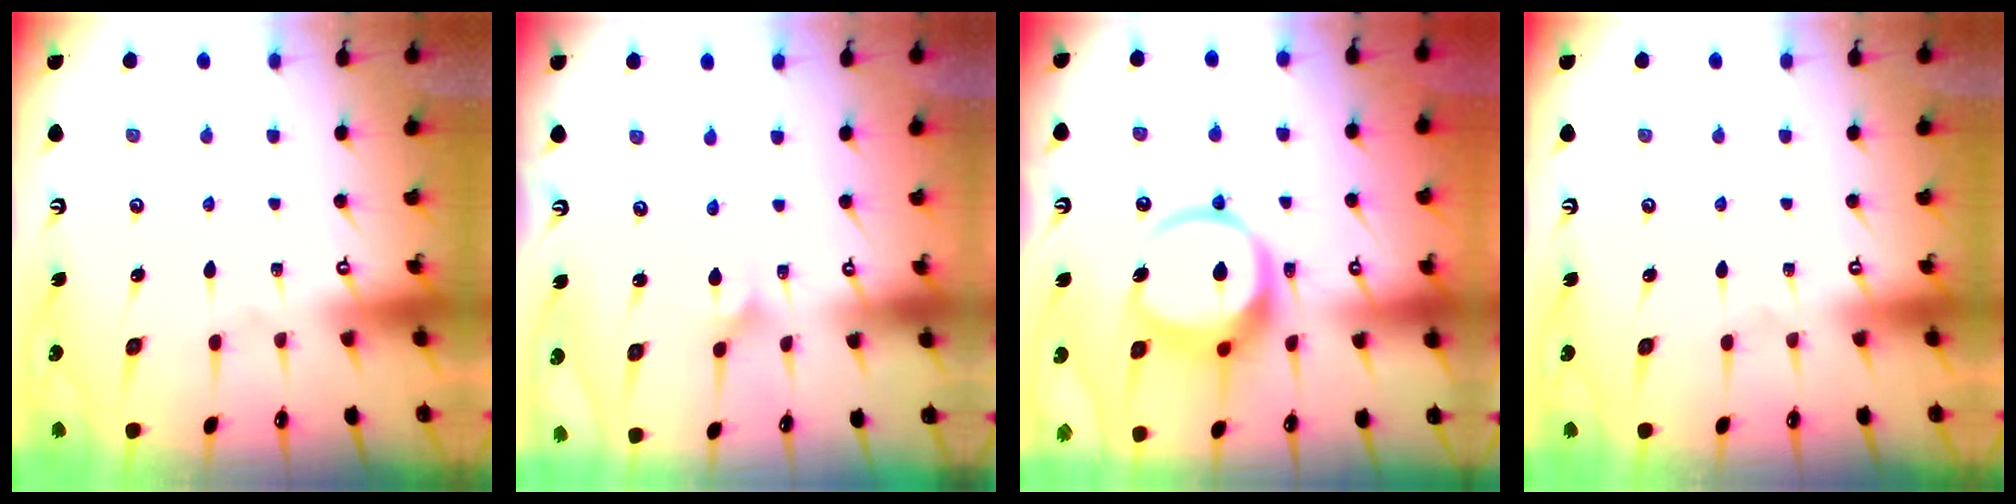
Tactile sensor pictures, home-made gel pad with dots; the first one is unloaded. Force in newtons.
{"total": 2.2, "press": 2.2, "slide": 0.1}
{"total": 12.8, "press": 12.7, "slide": 1.7}
{"total": 0.0}